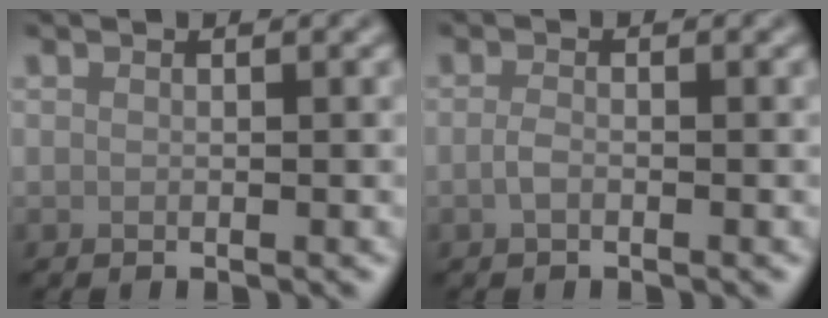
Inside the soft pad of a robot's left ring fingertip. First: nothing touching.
{"total": 1.1, "force": [-0.4, 0.5, 0.9], "torque": [-0.021, -0.001, -0.011]}